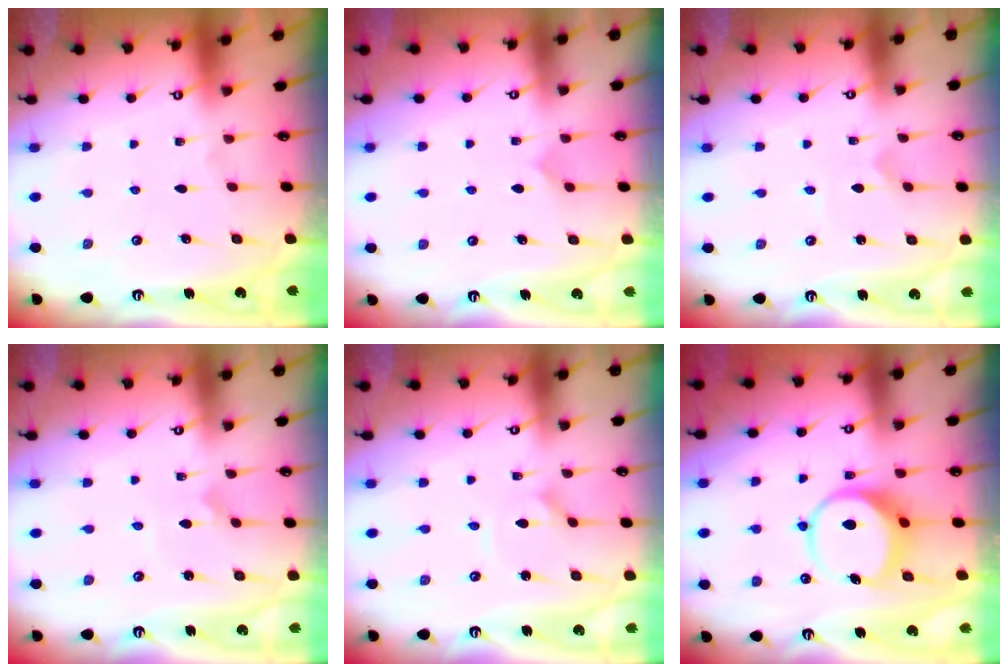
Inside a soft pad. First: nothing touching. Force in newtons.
{"total": 4.7, "press": 4.7, "slide": 0.5}
{"total": 0.8, "press": 0.8, "slide": 0.1}
{"total": 1.7, "press": 1.7, "slide": 0.2}
{"total": 0.9, "press": 0.9, "slide": 0.0}
{"total": 8.5, "press": 8.5, "slide": 1.0}